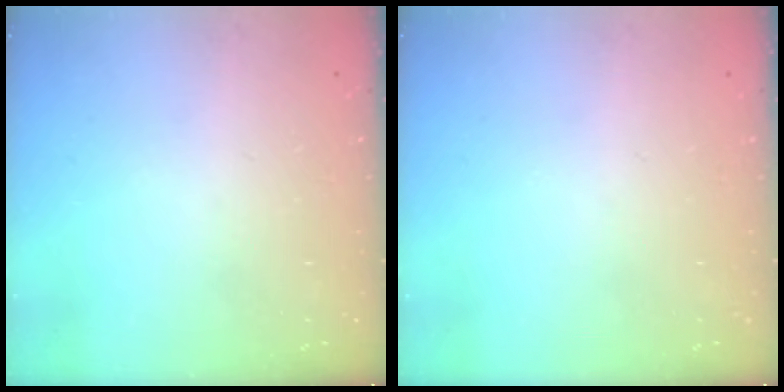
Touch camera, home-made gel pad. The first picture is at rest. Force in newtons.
{"total": 0.0}